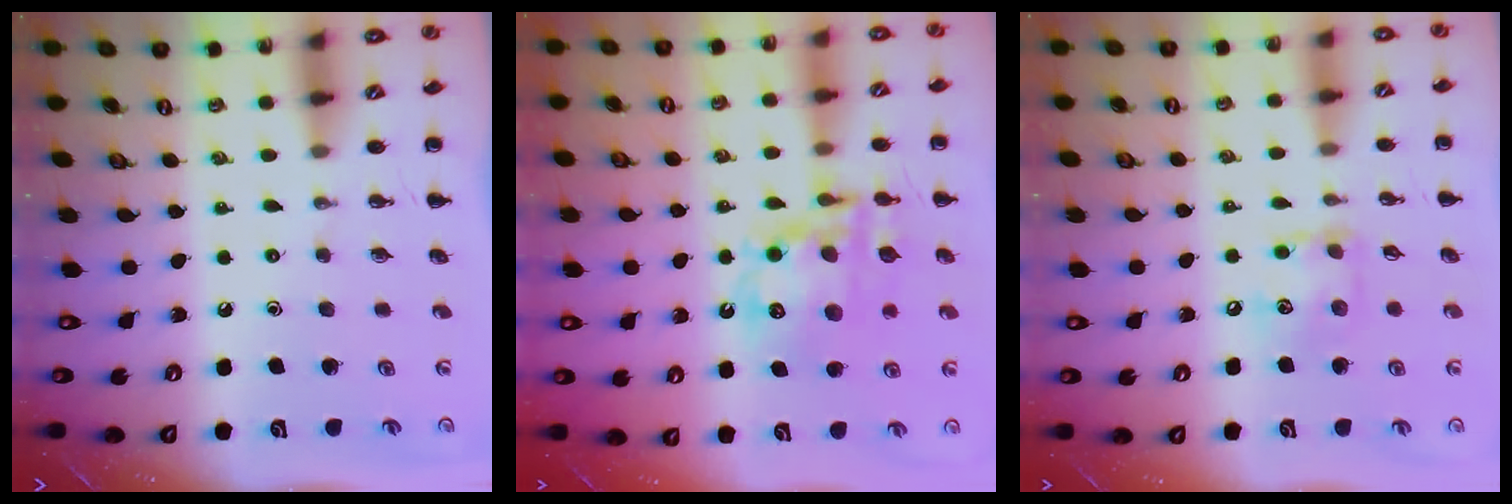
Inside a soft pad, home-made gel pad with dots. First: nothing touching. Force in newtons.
{"total": 15.9, "press": 15.5, "slide": 3.5}
{"total": 9.4, "press": 9.3, "slide": 0.6}